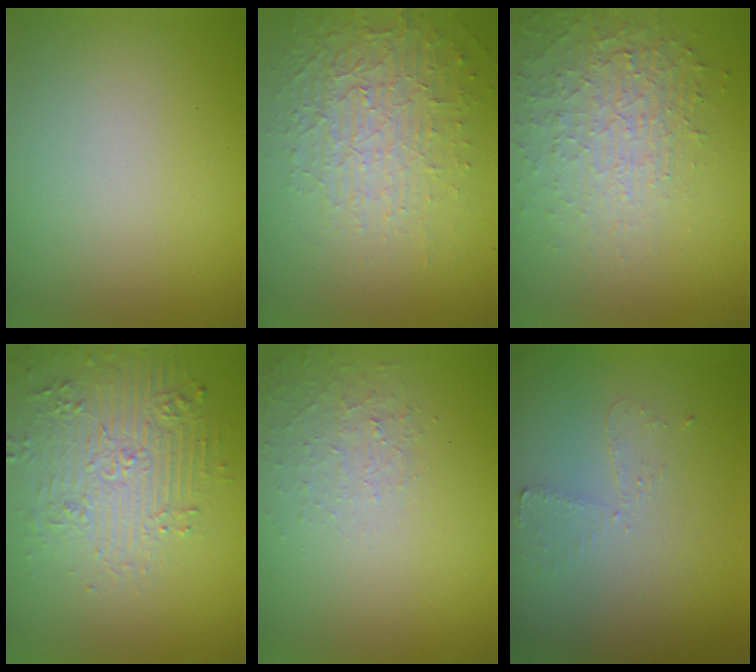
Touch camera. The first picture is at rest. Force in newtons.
{"total": 5.5, "press": 3.2, "slide": 4.5}
{"total": 4.9, "press": 3.3, "slide": 3.7}
{"total": 4.6, "press": 4.2, "slide": 1.9}
{"total": 1.3, "press": 0.4, "slide": 1.2}
{"total": 1.6, "press": 1.5, "slide": 0.2}